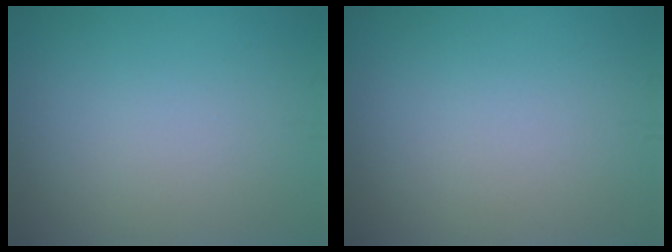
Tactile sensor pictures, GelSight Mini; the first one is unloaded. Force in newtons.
{"total": 0.0}